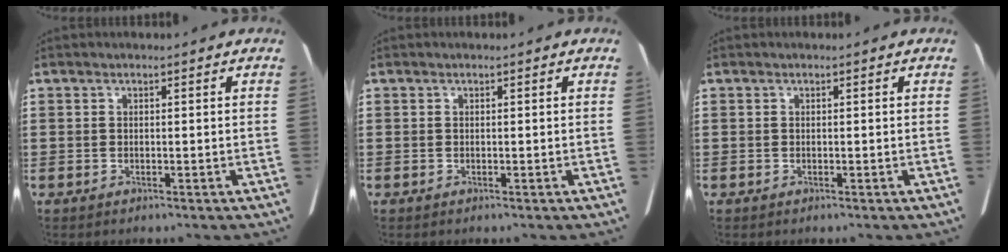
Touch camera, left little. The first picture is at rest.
{"total": 0.0}
{"total": 0.0}